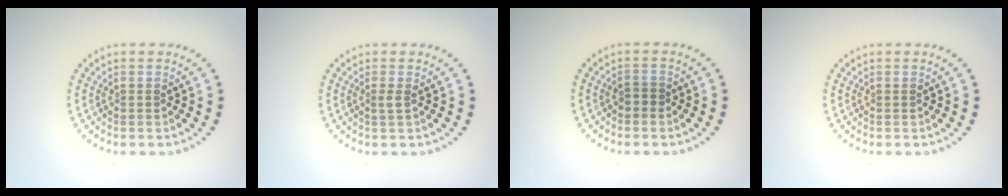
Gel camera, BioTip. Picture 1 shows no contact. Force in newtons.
{"total": 0.8, "press": 0.5, "slide": 0.6}
{"total": 1.0, "press": 0.9, "slide": 0.4}
{"total": 0.0}